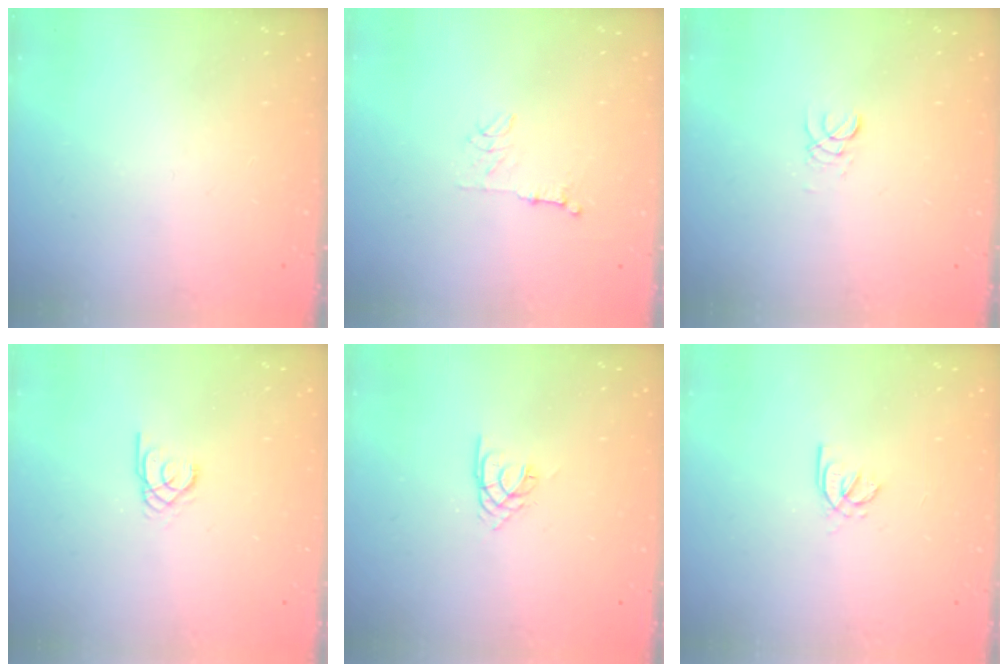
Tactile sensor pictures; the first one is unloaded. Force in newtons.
{"total": 5.8, "press": 5.8, "slide": 0.5}
{"total": 2.0, "press": 2.0, "slide": 0.2}
{"total": 1.9, "press": 1.9, "slide": 0.1}
{"total": 1.7, "press": 1.7, "slide": 0.4}
{"total": 2.1, "press": 2.1, "slide": 0.6}